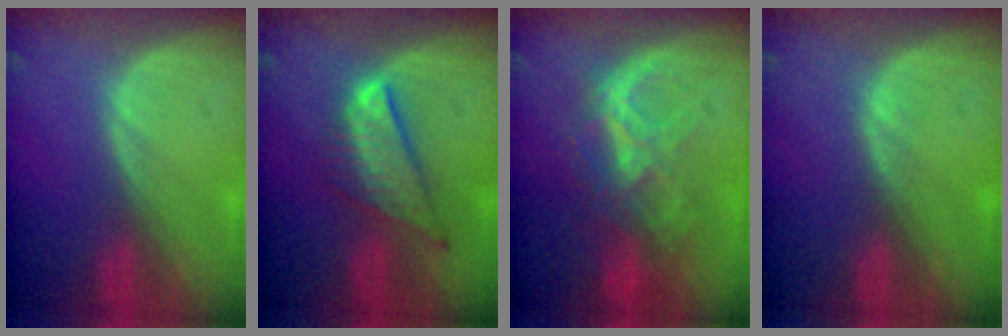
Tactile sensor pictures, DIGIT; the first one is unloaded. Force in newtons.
{"total": 8.1, "press": 6.9, "slide": 4.2}
{"total": 8.9, "press": 7.7, "slide": 4.5}
{"total": 0.7, "press": 0.6, "slide": 0.3}